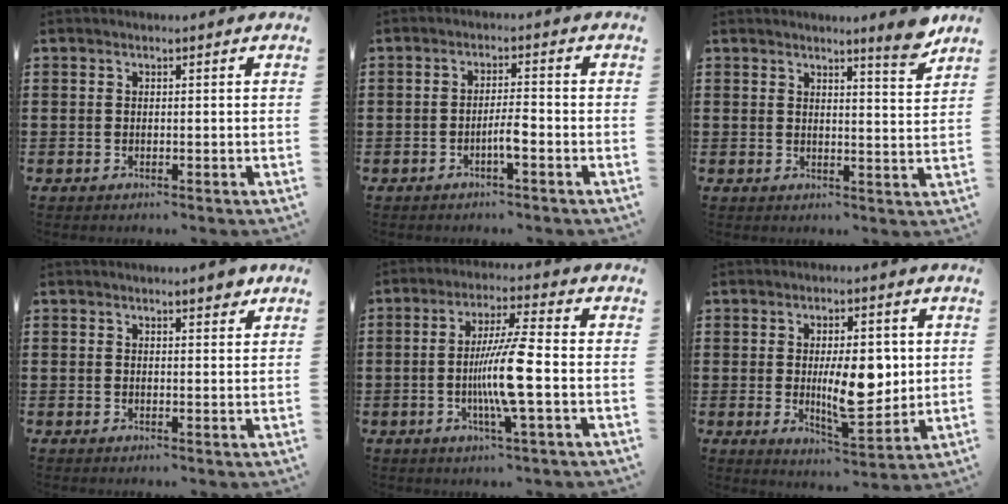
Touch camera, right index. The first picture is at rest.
{"total": 3.3, "force": [-1.4, 0.4, 3.0], "torque": [-0.060, 0.000, -0.028]}
{"total": 4.7, "force": [4.1, -0.4, 2.3], "torque": [-0.042, -0.016, 0.070]}
{"total": 2.6, "force": [2.0, 0.6, 1.5], "torque": [-0.016, -0.001, 0.031]}
{"total": 9.5, "force": [-1.7, 0.2, 9.4], "torque": [-0.187, -0.018, -0.042]}
{"total": 9.9, "force": [0.5, 4.2, 8.9], "torque": [-0.137, -0.004, 0.003]}